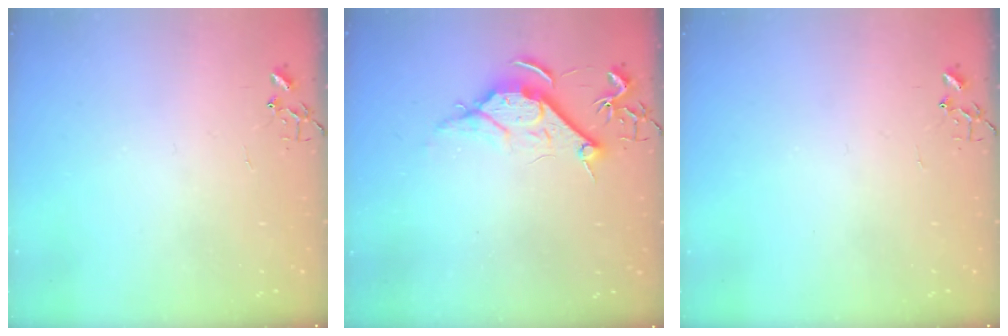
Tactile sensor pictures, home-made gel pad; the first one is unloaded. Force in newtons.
{"total": 9.7, "press": 9.7, "slide": 0.7}
{"total": 0.0}